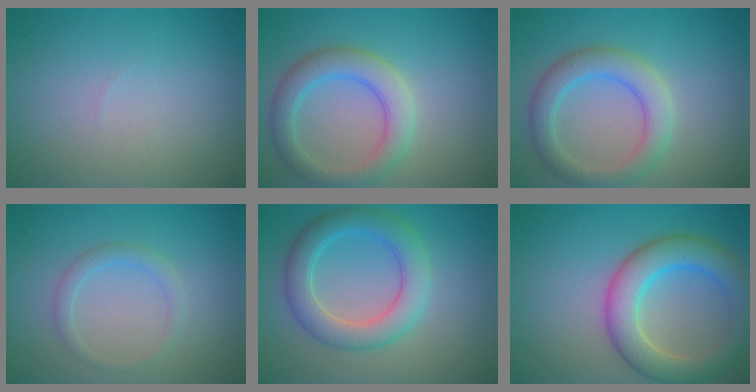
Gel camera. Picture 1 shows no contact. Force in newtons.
{"total": 4.3, "press": 4.3, "slide": 0.2}
{"total": 4.3, "press": 4.3, "slide": 0.2}
{"total": 1.6, "press": 1.6, "slide": 0.1}
{"total": 5.0, "press": 5.0, "slide": 0.2}
{"total": 6.4, "press": 6.4, "slide": 0.2}